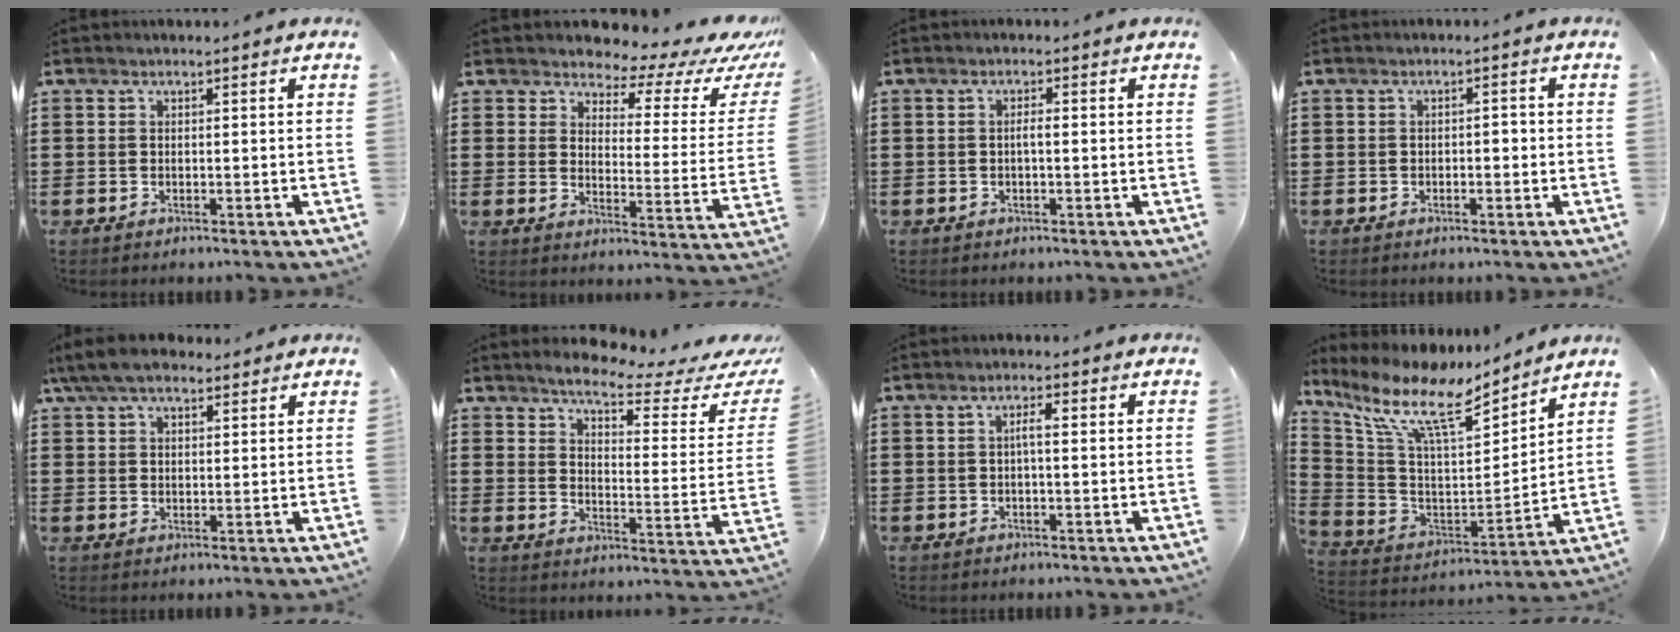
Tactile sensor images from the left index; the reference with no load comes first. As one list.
[{"total": 5.0, "force": [4.1, 2.1, 1.9], "torque": [-0.039, -0.034, 0.062]}, {"total": 1.2, "force": [-0.2, 0.3, 1.2], "torque": [-0.023, 0.001, -0.004]}, {"total": 1.3, "force": [-0.7, 0.7, 0.9], "torque": [-0.021, 0.001, -0.016]}, {"total": 6.3, "force": [4.7, 2.3, 3.5], "torque": [-0.079, 0.005, 0.088]}, {"total": 5.3, "force": [4.6, 0.0, 2.6], "torque": [-0.061, -0.035, 0.069]}, {"total": 2.0, "force": [0.0, 0.4, 1.9], "torque": [-0.039, 0.004, -0.003]}, {"total": 10.6, "force": [7.6, 2.7, 6.8], "torque": [-0.165, -0.048, 0.125]}]